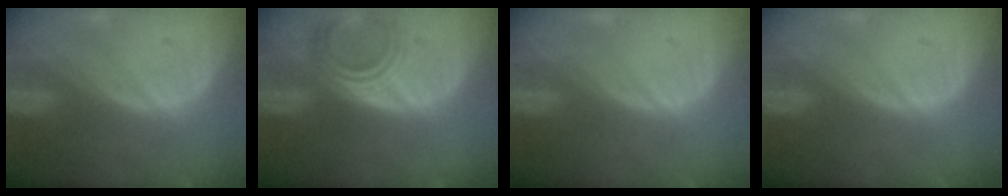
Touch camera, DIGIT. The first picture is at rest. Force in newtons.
{"total": 5.2, "press": 5.0, "slide": 1.4}
{"total": 0.0}
{"total": 0.0}